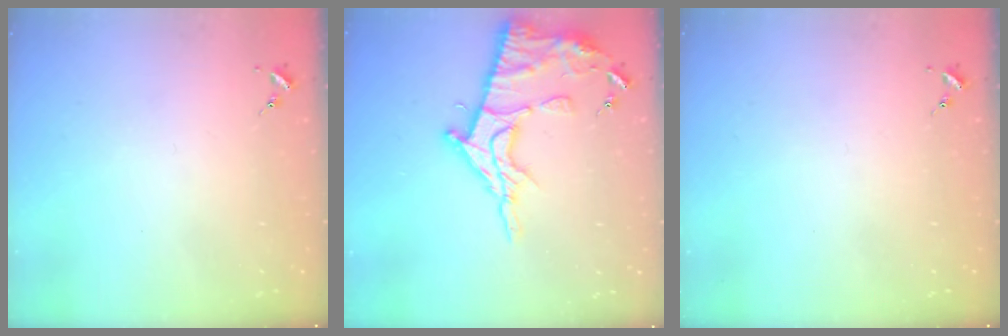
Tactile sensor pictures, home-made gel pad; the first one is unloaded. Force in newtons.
{"total": 16.7, "press": 16.7, "slide": 1.6}
{"total": 0.0}